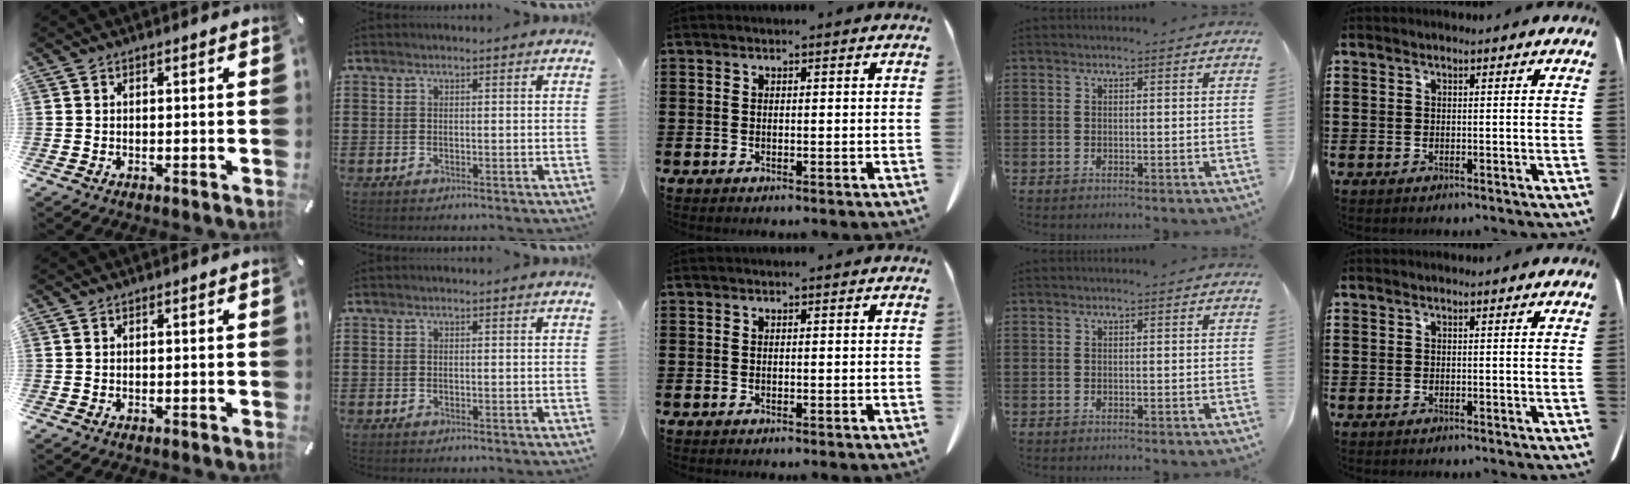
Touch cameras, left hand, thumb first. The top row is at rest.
{}